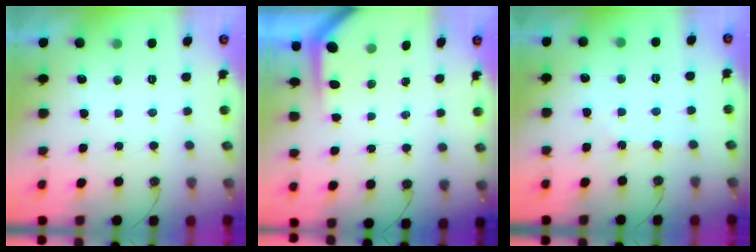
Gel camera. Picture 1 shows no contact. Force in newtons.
{"total": 3.7, "press": 3.7, "slide": 0.3}
{"total": 2.9, "press": 2.8, "slide": 0.5}